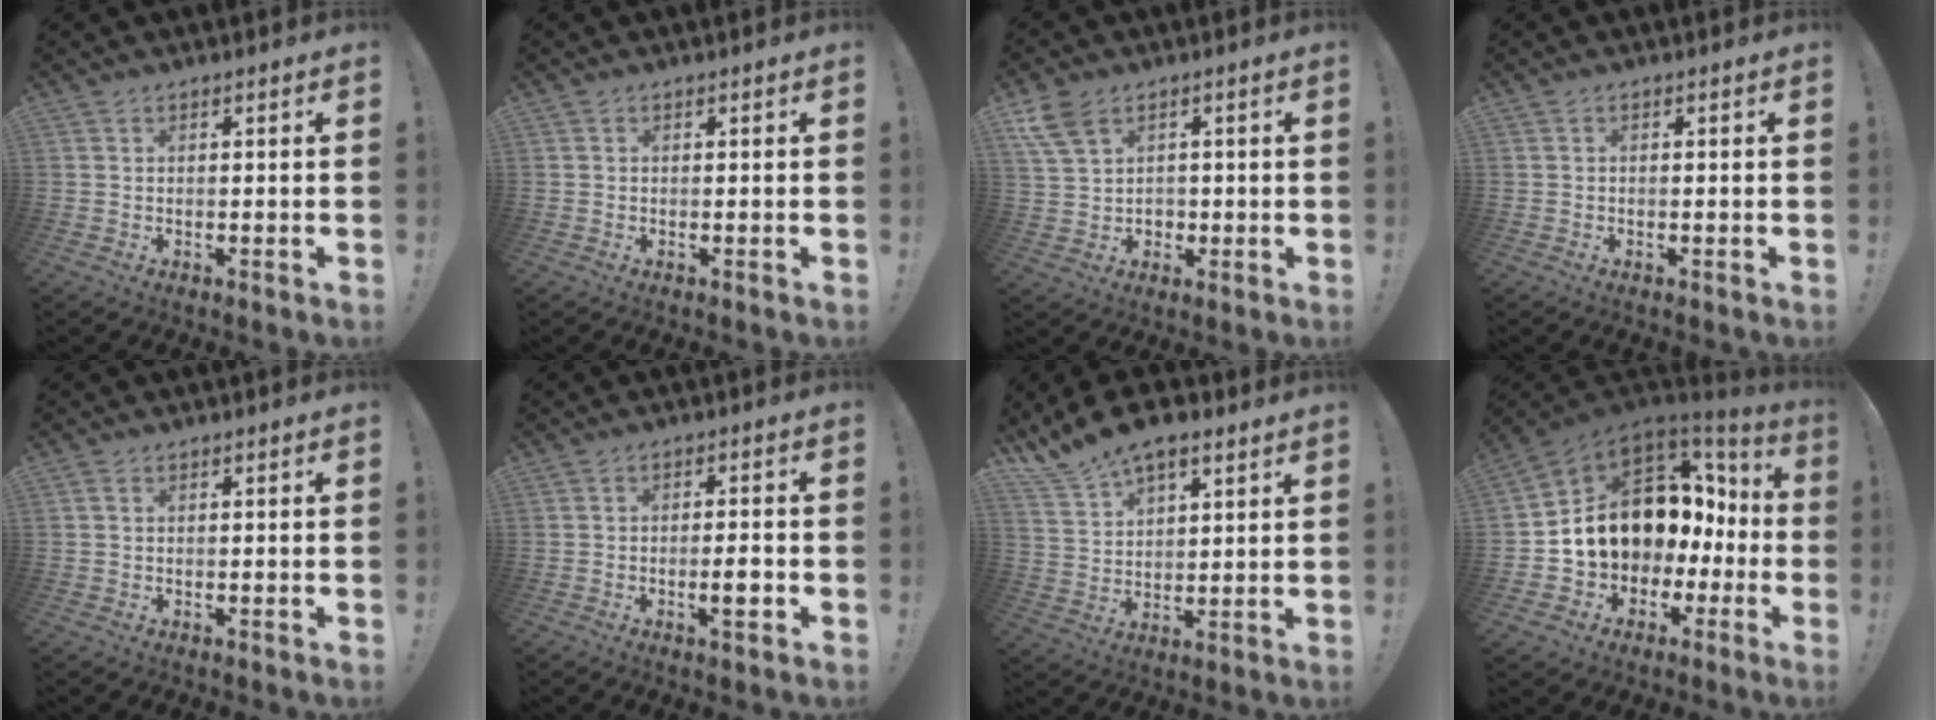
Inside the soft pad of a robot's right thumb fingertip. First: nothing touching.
{"total": 0.0}
{"total": 9.2, "force": [4.0, 6.7, 4.9], "torque": [-0.112, -0.008, 0.079]}
{"total": 0.0}
{"total": 0.6, "force": [0.0, 0.1, 0.6], "torque": [-0.015, 0.002, 0.001]}
{"total": 5.3, "force": [-1.9, 1.0, 4.8], "torque": [-0.059, -0.003, -0.034]}
{"total": 9.8, "force": [8.1, 3.7, 4.1], "torque": [-0.094, -0.043, 0.156]}
{"total": 15.4, "force": [3.5, 12.0, 9.0], "torque": [-0.122, -0.024, 0.100]}